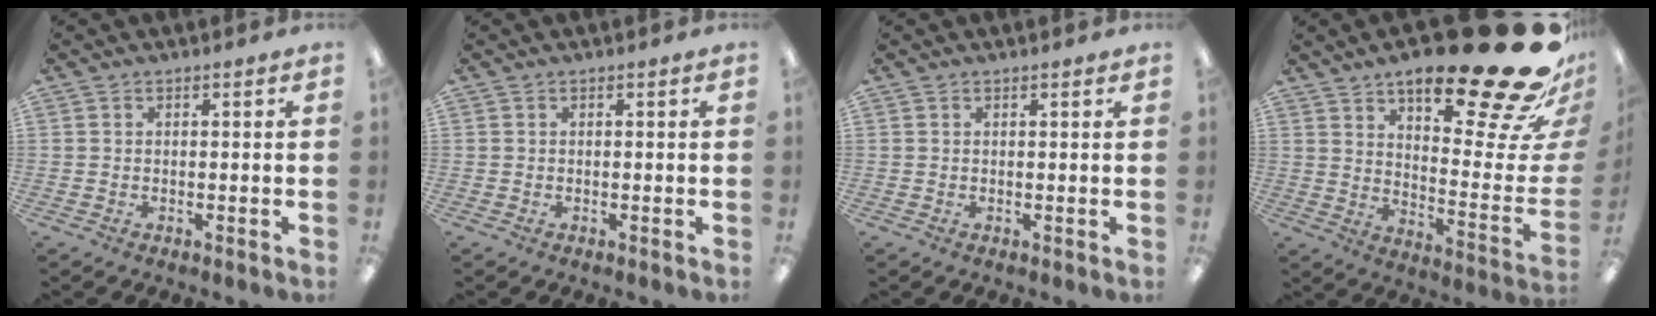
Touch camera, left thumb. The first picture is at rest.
{"total": 0.0}
{"total": 0.7, "force": [0.6, 0.1, 0.3], "torque": [0.000, -0.003, 0.009]}
{"total": 28.0, "force": [18.4, 6.9, 19.9], "torque": [-0.263, -0.139, 0.292]}